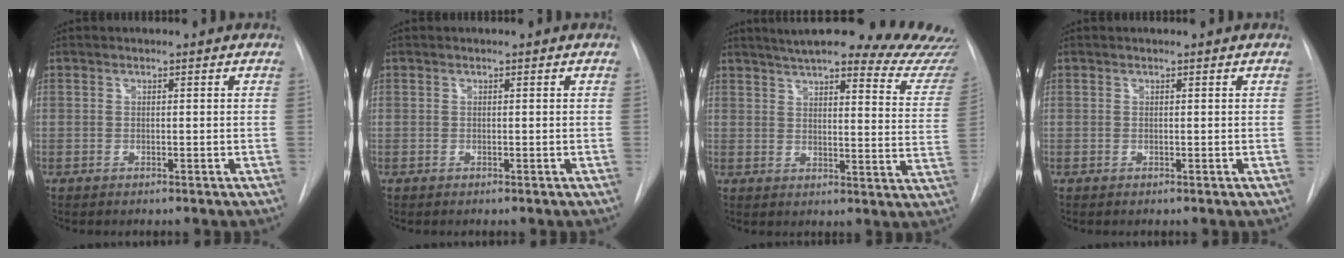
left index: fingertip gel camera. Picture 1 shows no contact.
{"total": 0.0}
{"total": 26.2, "force": [23.5, 3.7, 11.1], "torque": [-0.151, -0.073, 0.264]}
{"total": 0.0}